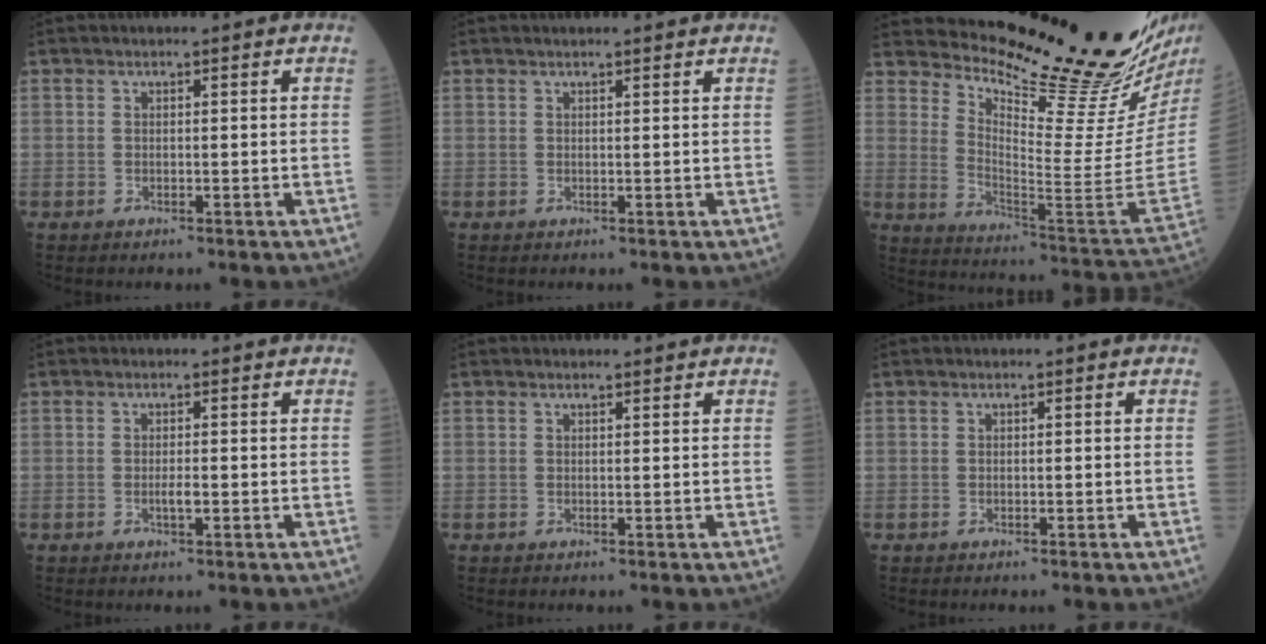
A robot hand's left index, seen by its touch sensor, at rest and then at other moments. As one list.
[{"total": 3.0, "force": [2.6, 0.7, 1.2], "torque": [-0.012, 0.021, 0.040]}, {"total": 24.5, "force": [21.9, -2.2, 10.8], "torque": [-0.185, -0.143, 0.312]}, {"total": 1.4, "force": [-0.1, 0.5, 1.3], "torque": [-0.027, 0.001, 0.001]}, {"total": 1.2, "force": [1.1, 0.3, 0.0], "torque": [-0.004, 0.005, 0.019]}, {"total": 0.0}]